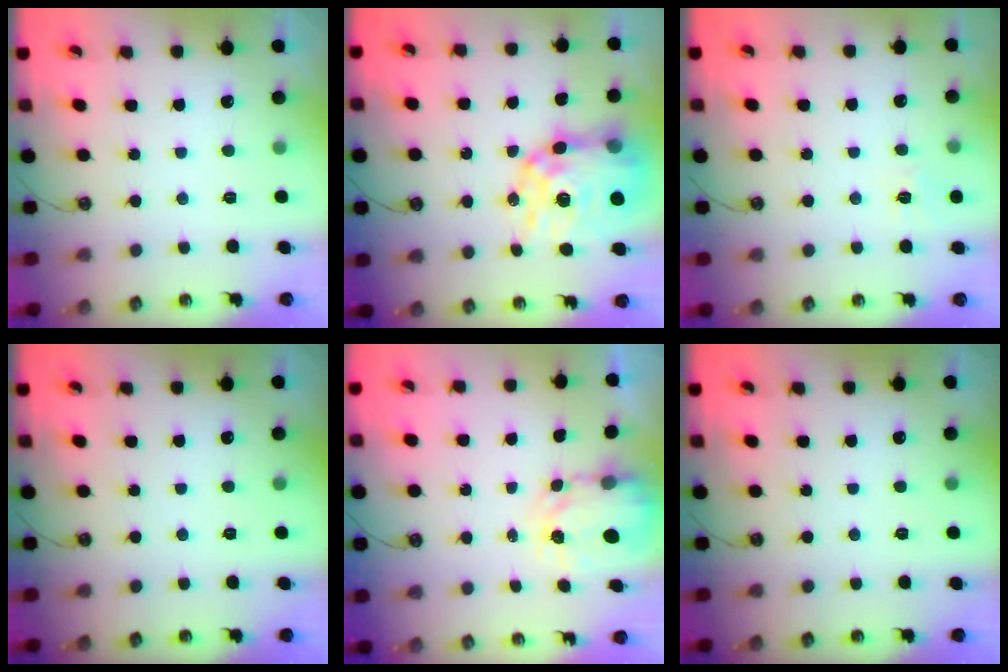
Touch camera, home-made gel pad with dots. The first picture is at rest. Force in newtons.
{"total": 19.9, "press": 19.9, "slide": 1.5}
{"total": 7.9, "press": 7.9, "slide": 0.7}
{"total": 0.0}
{"total": 3.7, "press": 3.7, "slide": 0.3}
{"total": 0.0}